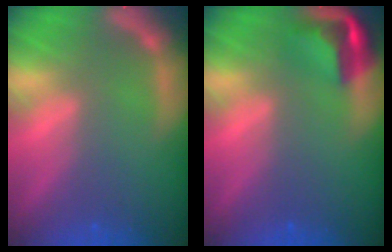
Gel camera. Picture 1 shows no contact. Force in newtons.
{"total": 4.4}